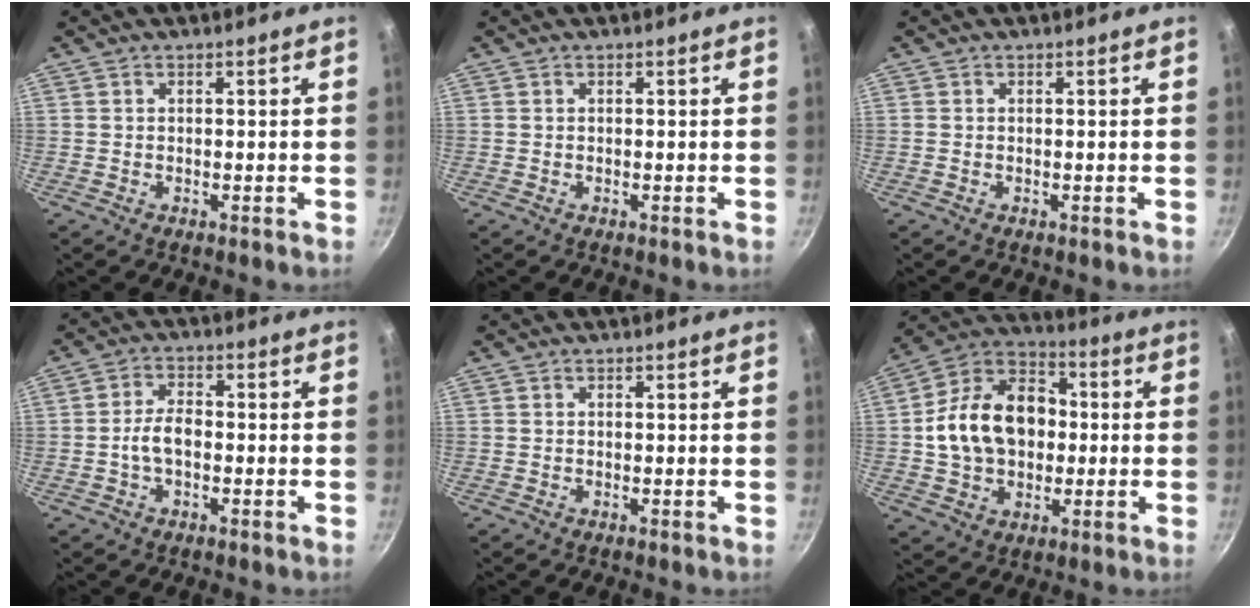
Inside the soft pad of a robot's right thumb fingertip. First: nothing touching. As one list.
[{"total": 0.0}, {"total": 0.0}, {"total": 5.0, "force": [-1.1, 2.8, 3.9], "torque": [-0.068, 0.024, -0.024]}, {"total": 0.0}, {"total": 18.1, "force": [0.3, 13.4, 12.2], "torque": [-0.181, 0.035, -0.005]}]